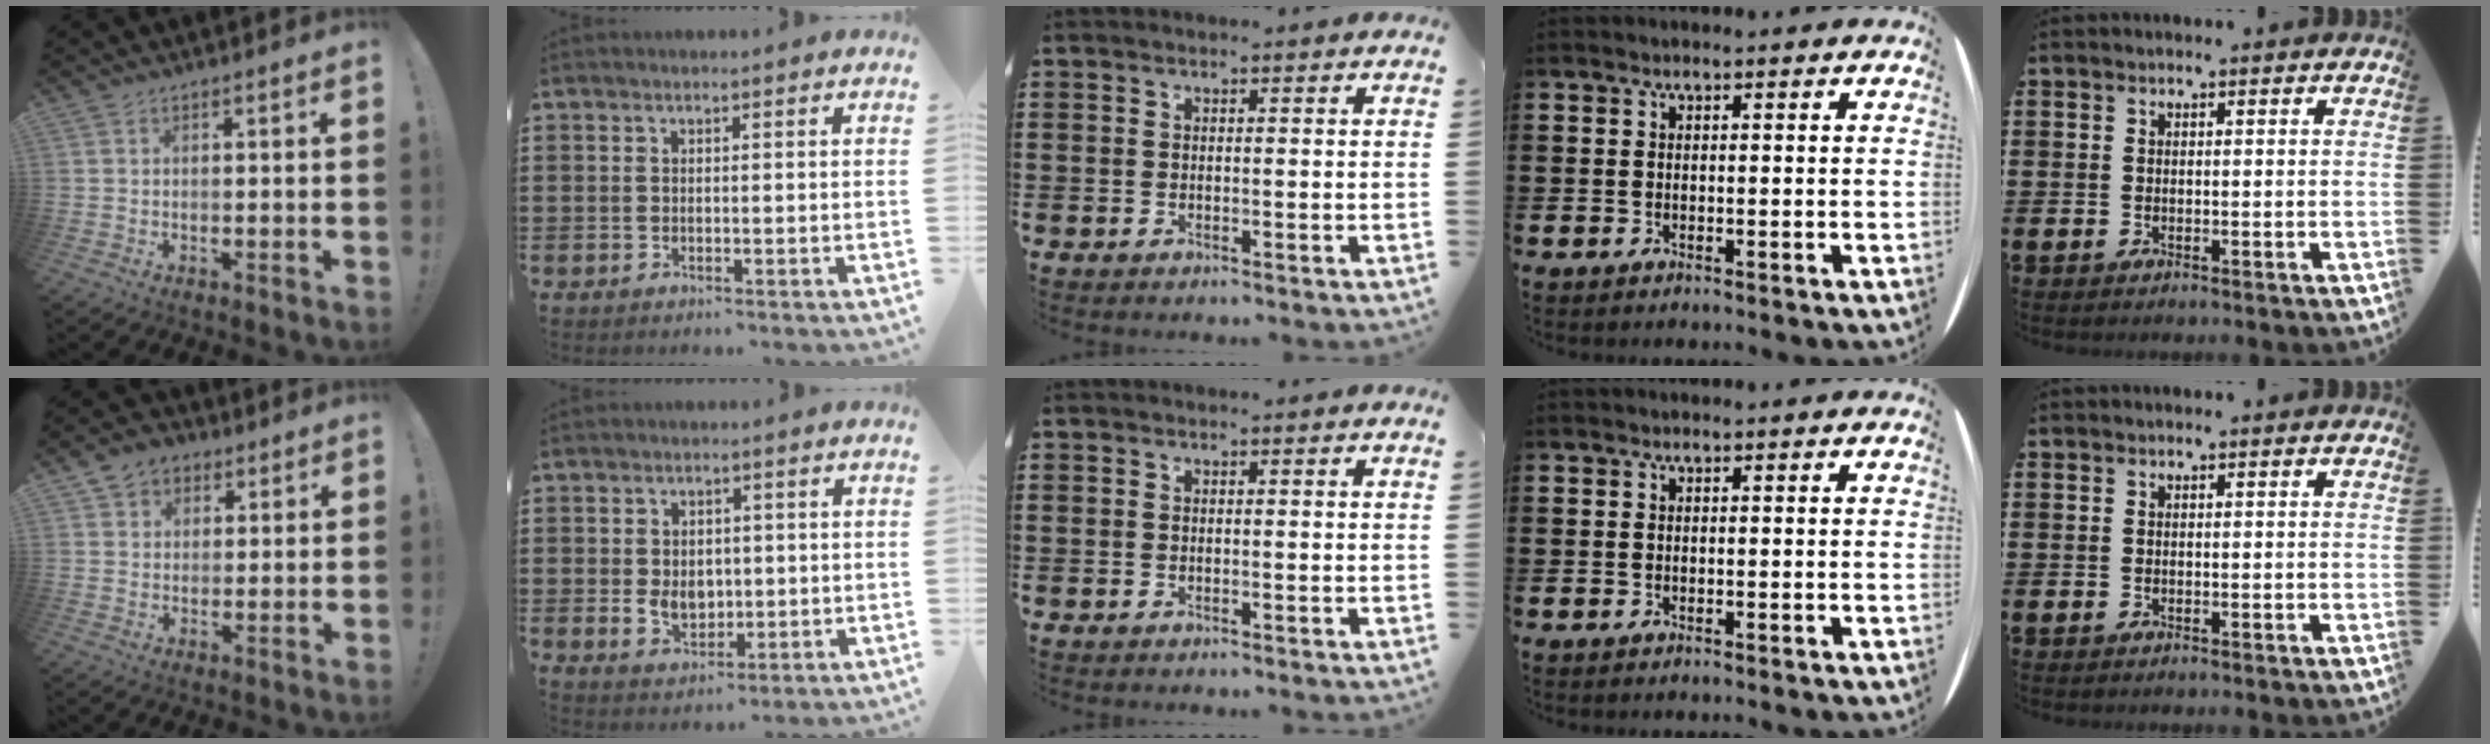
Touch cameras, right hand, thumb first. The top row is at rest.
{"thumb": {"total": 5.9, "force": [2.5, 5.1, 1.6], "torque": [-0.026, -0.004, 0.050]}, "index": {"total": 4.6, "force": [0.0, 3.5, 3.0], "torque": [-0.056, 0.008, -0.003]}}